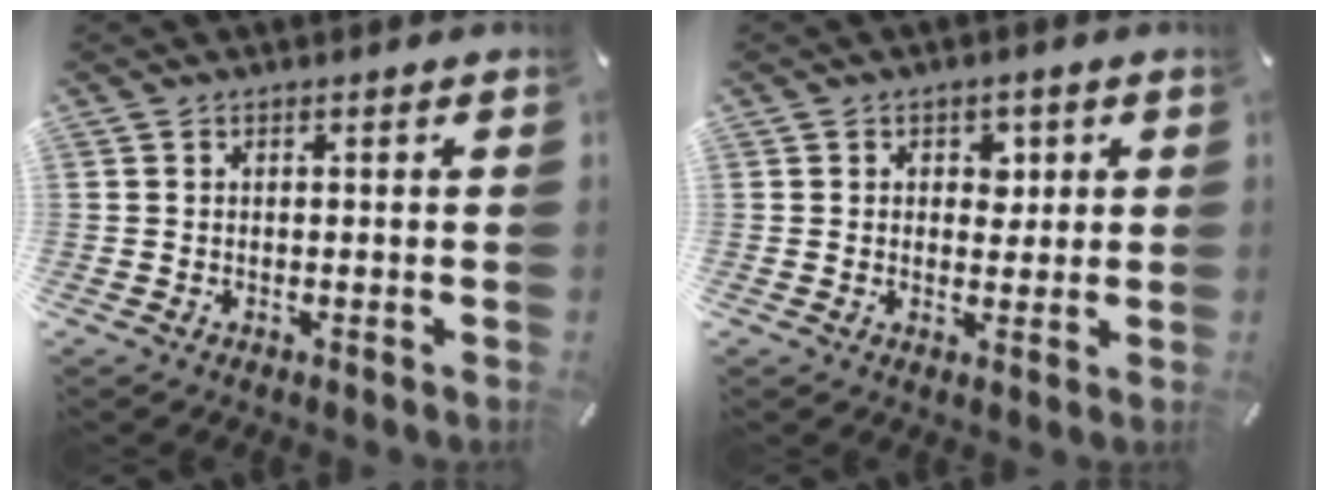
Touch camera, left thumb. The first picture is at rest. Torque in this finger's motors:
{"motor_torque": [0.15, -0.45, 0.06, 0.13, -0.02]}